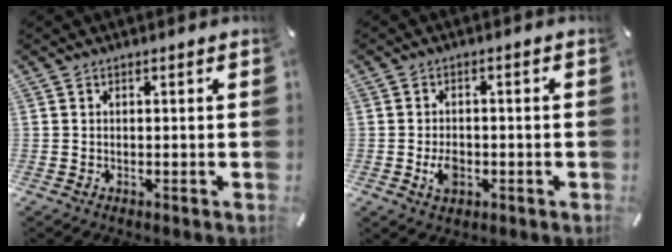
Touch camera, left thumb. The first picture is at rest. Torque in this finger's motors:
{"motor_torque": [0.78, 0.80, 0.33, -0.20, 0.00]}